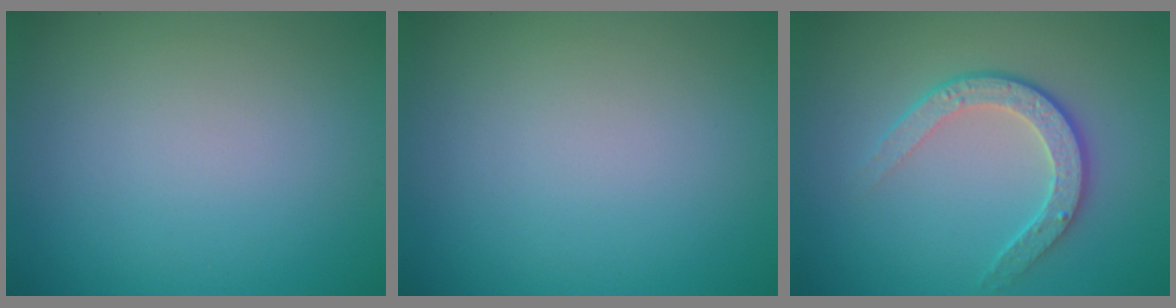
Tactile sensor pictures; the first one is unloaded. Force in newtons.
{"total": 0.0}
{"total": 3.4, "press": 2.8, "slide": 1.9}